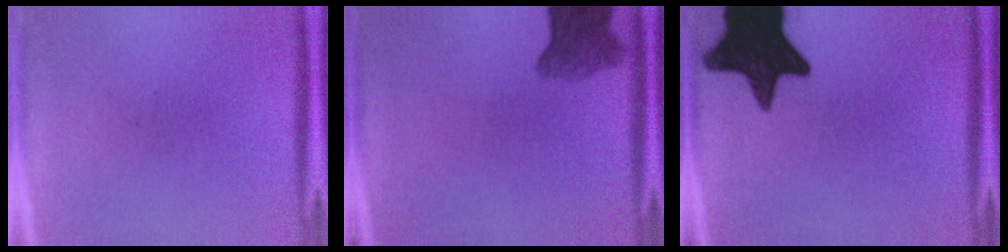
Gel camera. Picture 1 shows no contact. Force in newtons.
{"total": 5.9}
{"total": 17.6}